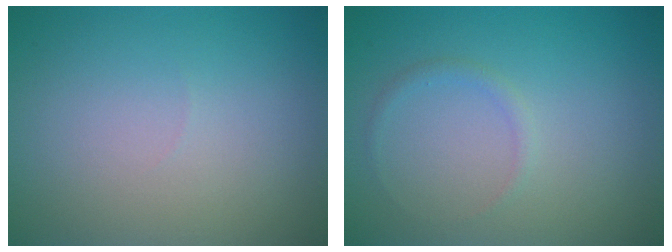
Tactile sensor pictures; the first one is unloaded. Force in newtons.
{"total": 0.9, "press": 0.8, "slide": 0.1}